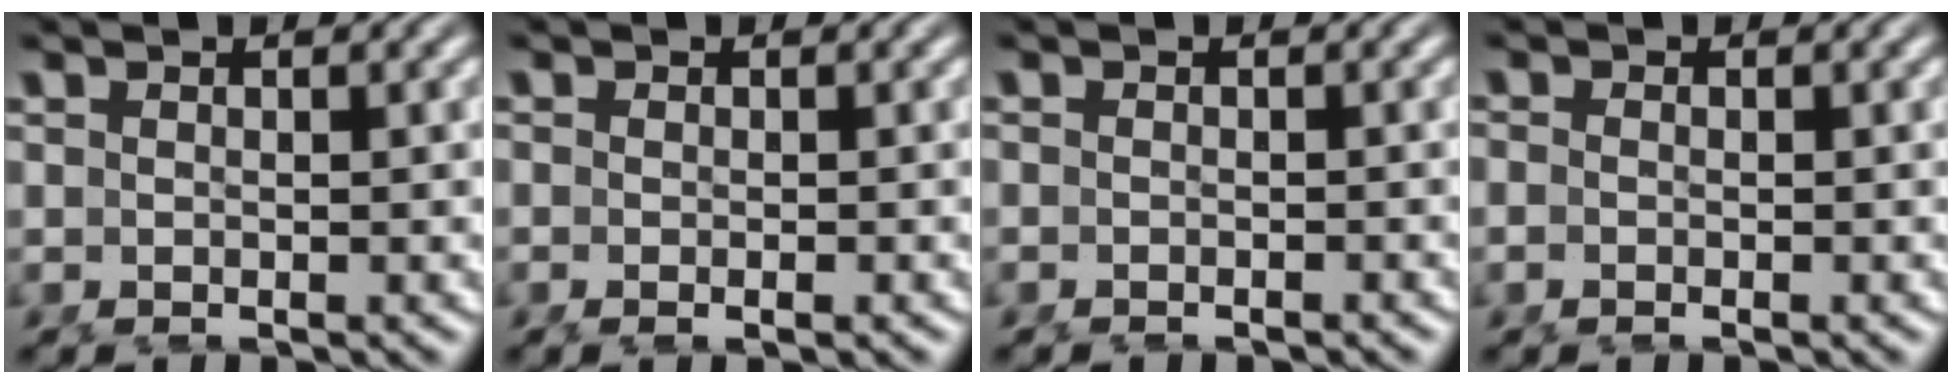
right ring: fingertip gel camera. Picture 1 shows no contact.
{"total": 1.2, "force": [-0.7, 0.6, 0.8], "torque": [-0.017, -0.003, -0.012]}
{"total": 1.1, "force": [-1.1, 0.0, 0.1], "torque": [-0.005, -0.009, -0.014]}
{"total": 1.0, "force": [-0.6, 0.5, 0.6], "torque": [-0.014, -0.003, -0.011]}